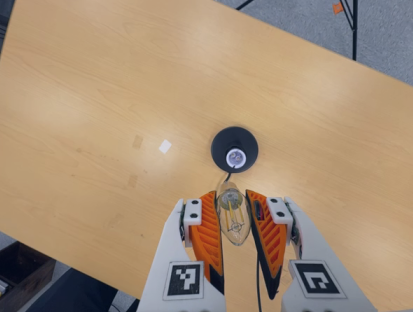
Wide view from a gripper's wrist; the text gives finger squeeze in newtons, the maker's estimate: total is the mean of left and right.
{"total": 20.1, "left": 22.6, "right": 17.6}